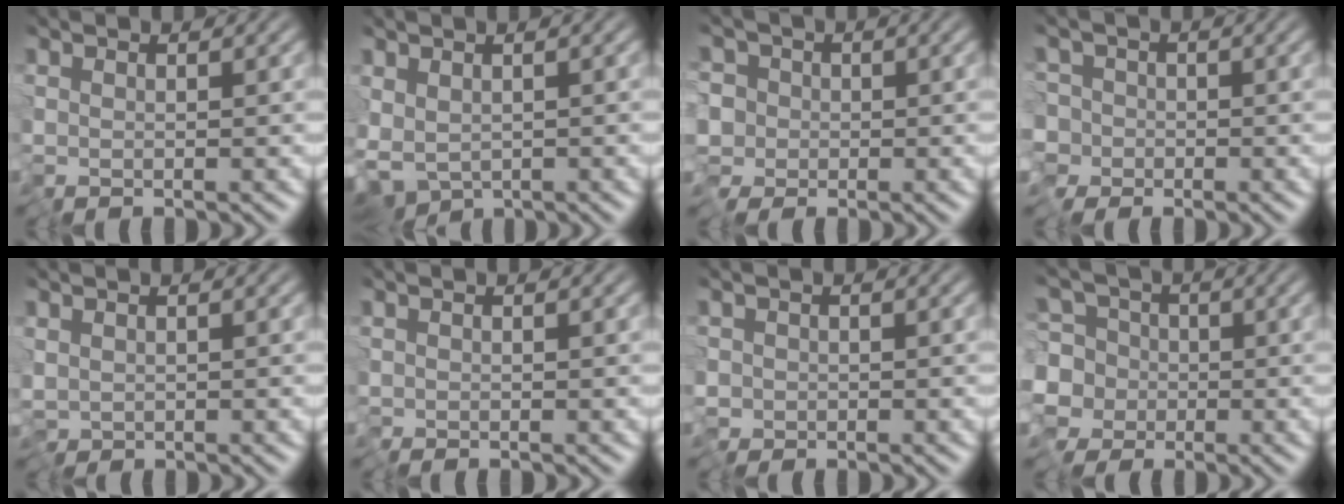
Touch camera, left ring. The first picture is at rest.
{"total": 4.3, "force": [-1.2, 2.9, 3.0], "torque": [-0.053, -0.020, -0.012]}
{"total": 2.5, "force": [-0.7, 2.4, 0.2], "torque": [-0.002, 0.002, -0.022]}
{"total": 2.8, "force": [-1.1, 2.6, 0.1], "torque": [0.008, 0.004, -0.030]}
{"total": 1.0, "force": [0.0, 0.8, 0.6], "torque": [-0.016, -0.002, 0.000]}
{"total": 0.0}
{"total": 1.2, "force": [-0.5, 1.1, 0.2], "torque": [-0.007, -0.004, -0.014]}
{"total": 8.7, "force": [-0.8, 8.2, 2.9], "torque": [-0.051, 0.026, -0.067]}